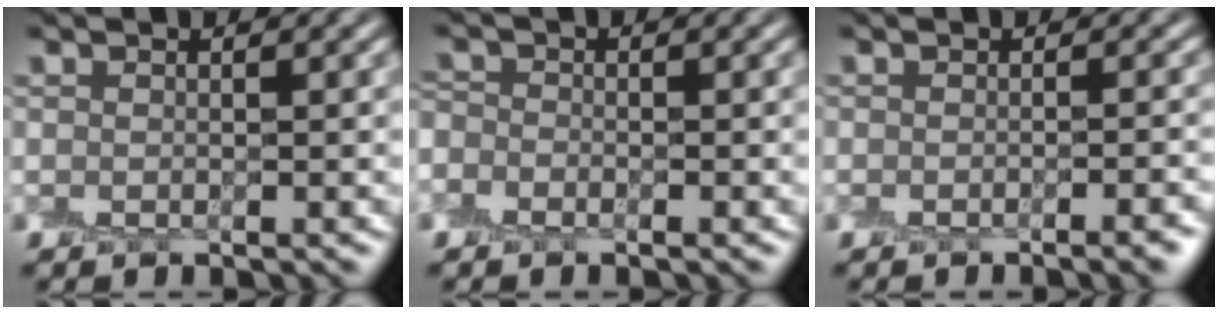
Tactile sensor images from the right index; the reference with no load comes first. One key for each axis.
{"total": 1.0, "fx": -0.8, "fy": 0.6, "fz": 0.0, "tx": 0.002, "ty": 0.003, "tz": -0.025}
{"total": 2.7, "fx": -2.0, "fy": 0.3, "fz": 1.8, "tx": -0.016, "ty": -0.002, "tz": -0.023}